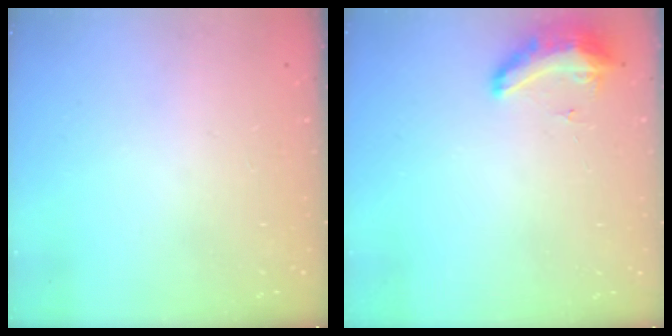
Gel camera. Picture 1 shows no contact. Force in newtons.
{"total": 13.8, "press": 10.1, "slide": 9.4}